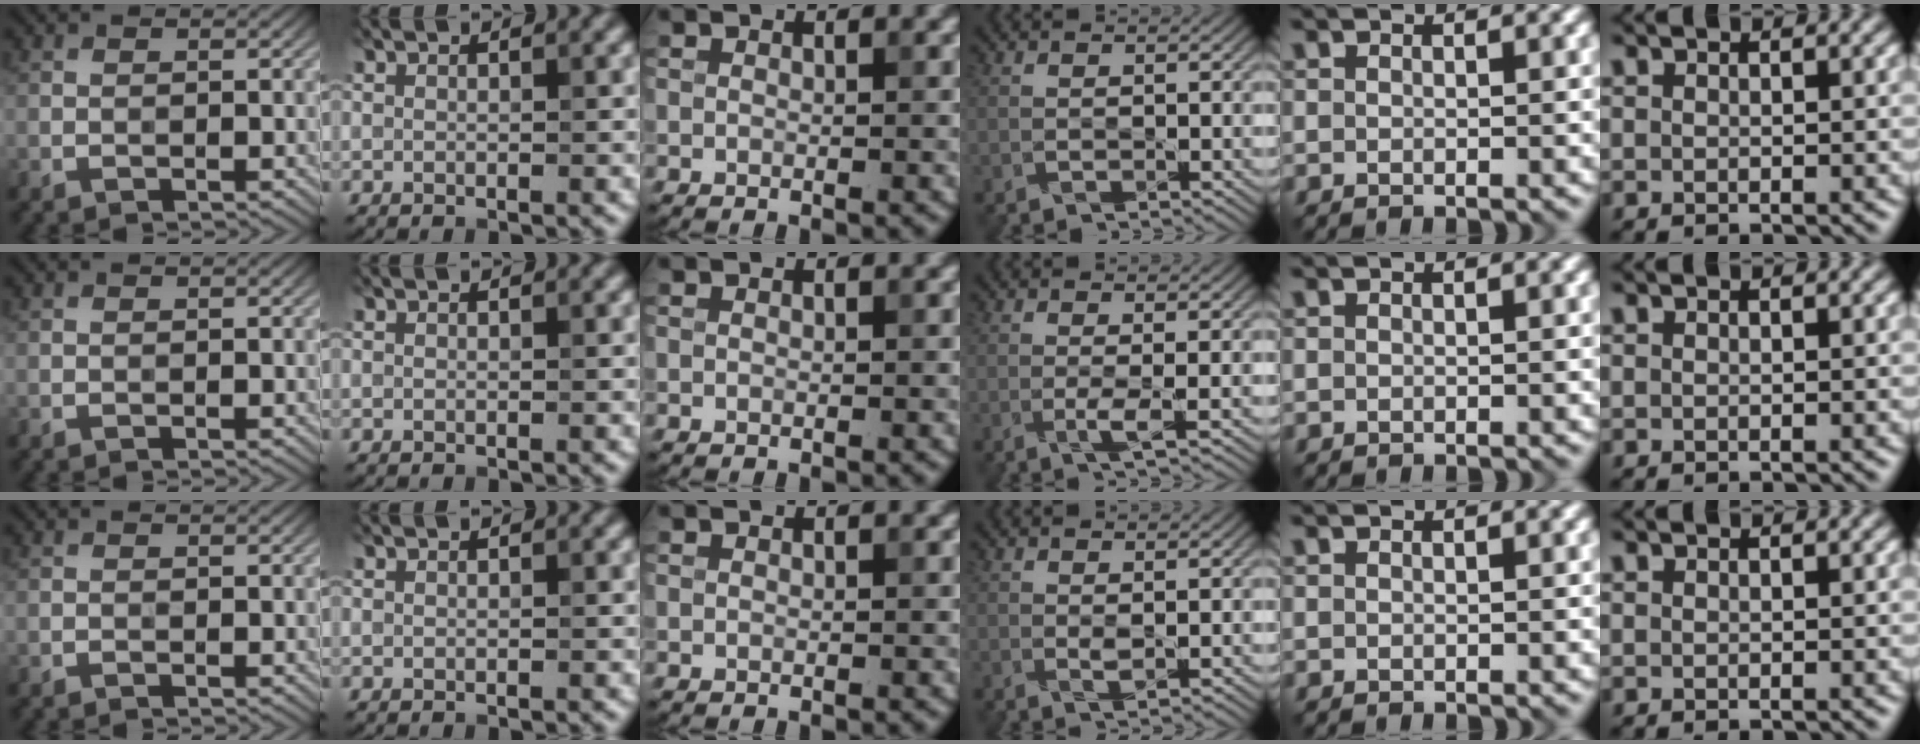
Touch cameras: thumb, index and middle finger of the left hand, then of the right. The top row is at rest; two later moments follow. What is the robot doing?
{"motion": "disassemble", "object": "velcro strap"}